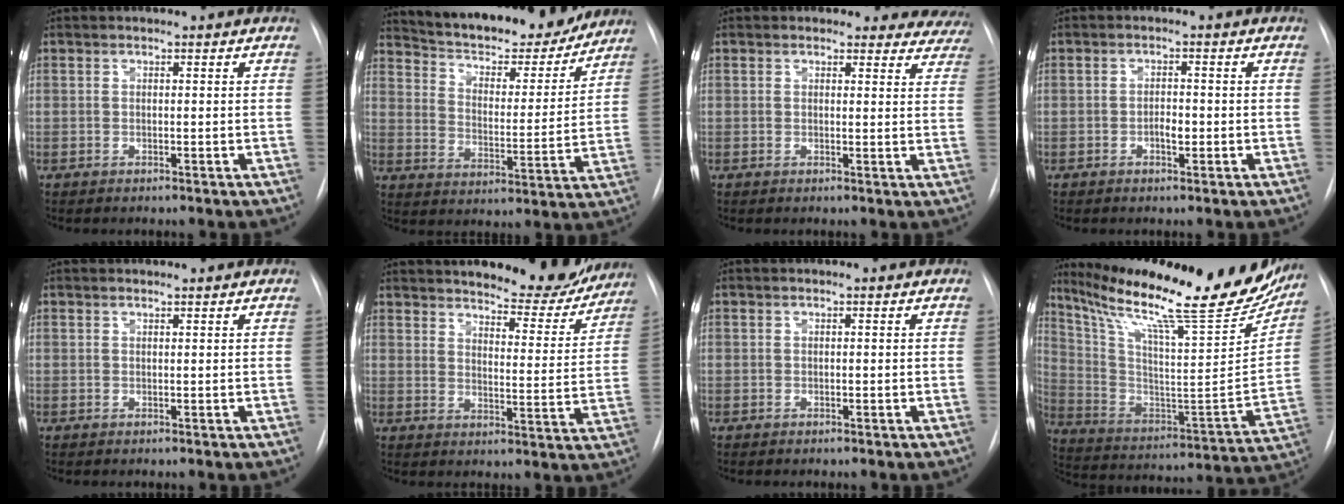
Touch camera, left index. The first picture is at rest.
{"total": 20.4, "force": [18.5, 4.7, 7.0], "torque": [-0.107, -0.012, 0.266]}
{"total": 9.5, "force": [8.8, 3.8, 0.1], "torque": [0.053, -0.018, 0.056]}
{"total": 1.9, "force": [-0.6, 0.8, 1.6], "torque": [-0.024, 0.004, -0.010]}
{"total": 1.2, "force": [1.2, -0.1, 0.2], "torque": [-0.006, 0.013, 0.024]}
{"total": 14.5, "force": [13.4, 2.9, 4.7], "torque": [-0.051, -0.028, 0.169]}
{"total": 0.0}
{"total": 30.3, "force": [25.0, 3.9, 16.5], "torque": [-0.278, -0.058, 0.361]}